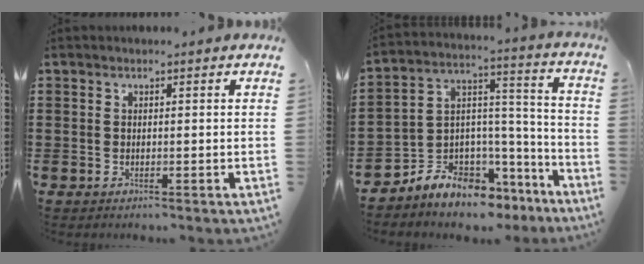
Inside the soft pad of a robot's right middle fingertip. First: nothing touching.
{"total": 6.8, "force": [-6.1, 2.9, -0.4], "torque": [-0.003, 0.001, -0.118]}